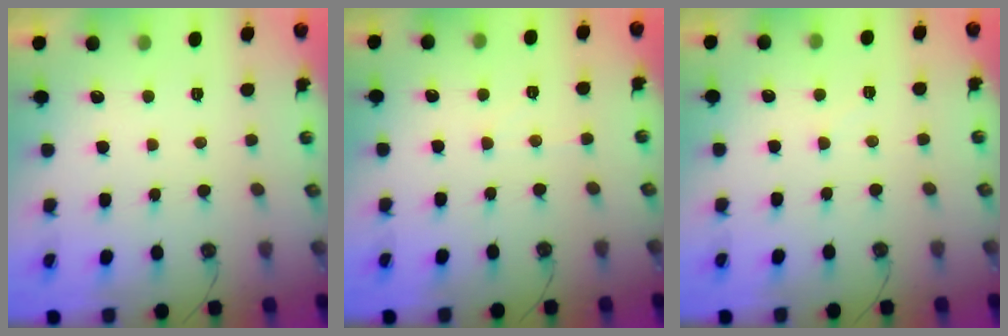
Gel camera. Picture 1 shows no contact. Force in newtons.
{"total": 3.4, "press": 3.4, "slide": 0.5}
{"total": 3.2, "press": 3.2, "slide": 0.4}